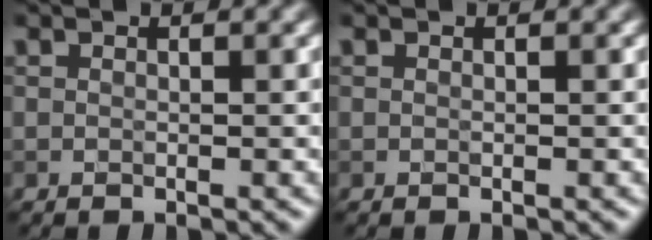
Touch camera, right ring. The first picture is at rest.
{"total": 0.0}